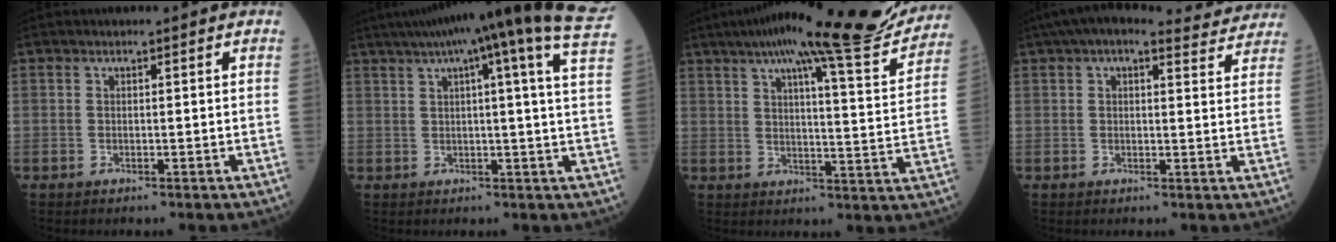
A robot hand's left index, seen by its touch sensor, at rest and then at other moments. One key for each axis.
{"total": 20.5, "fx": 14.8, "fy": -0.9, "fz": 14.2, "tx": -0.226, "ty": 0.004, "tz": 0.176}
{"total": 21.0, "fx": 17.9, "fy": 1.0, "fz": 11.0, "tx": -0.163, "ty": -0.023, "tz": 0.232}
{"total": 11.2, "fx": 9.8, "fy": 3.0, "fz": 4.5, "tx": -0.056, "ty": 0.027, "tz": 0.112}